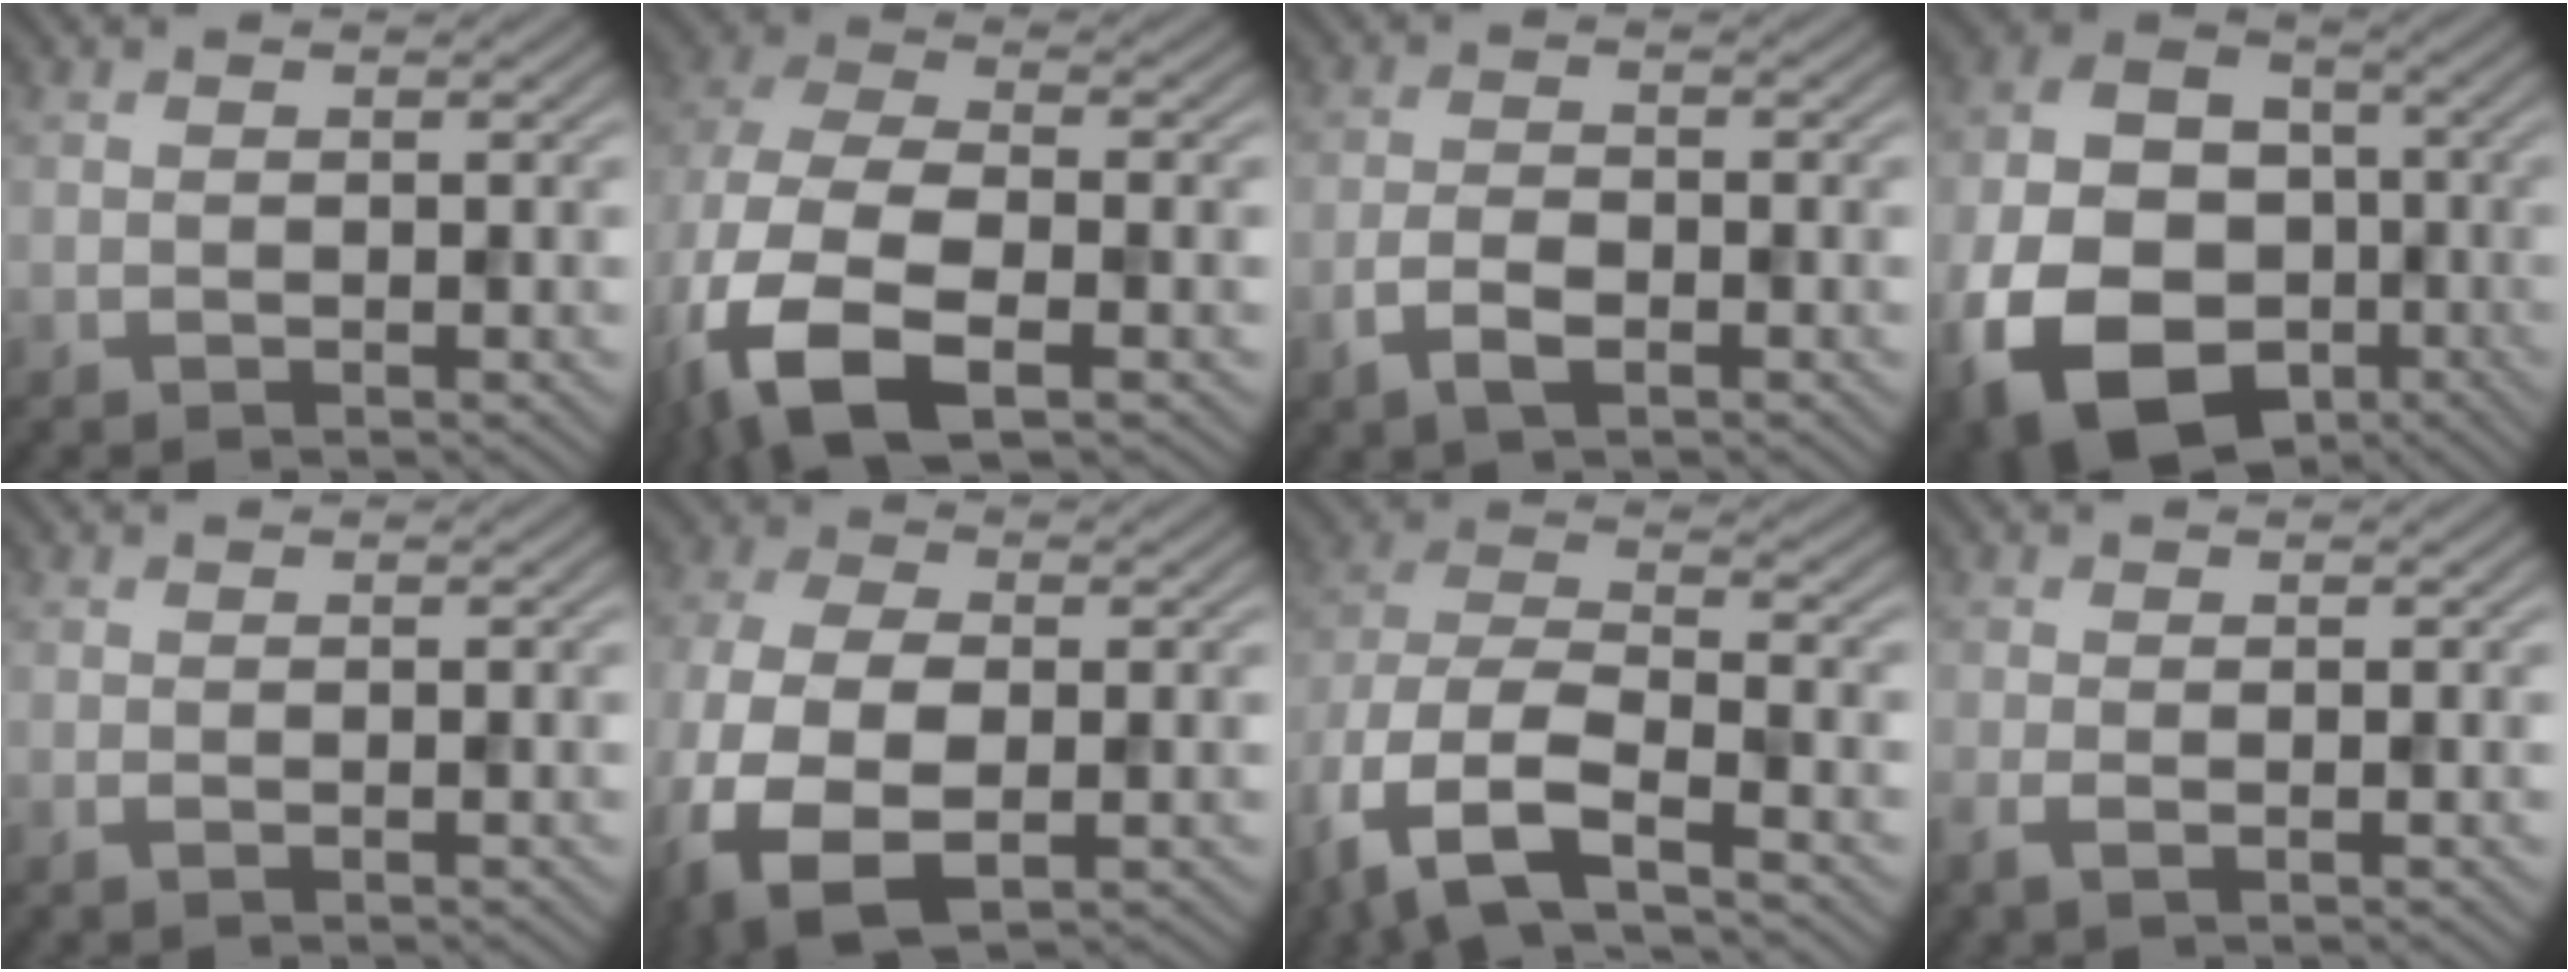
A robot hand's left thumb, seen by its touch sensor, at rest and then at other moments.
{"total": 14.1, "force": [-6.5, 6.6, 10.6], "torque": [-0.266, -0.026, -0.132]}
{"total": 3.3, "force": [-1.8, 1.5, 2.4], "torque": [-0.050, -0.001, -0.039]}
{"total": 16.2, "force": [-5.9, 12.0, 9.2], "torque": [-0.205, -0.036, -0.111]}
{"total": 0.5, "force": [-0.1, 0.2, 0.5], "torque": [-0.011, -0.003, -0.001]}
{"total": 10.9, "force": [-4.2, 6.1, 8.0], "torque": [-0.222, -0.033, -0.074]}
{"total": 11.8, "force": [-6.7, 4.7, 8.5], "torque": [-0.185, -0.018, -0.146]}
{"total": 1.7, "force": [-0.6, 0.6, 1.6], "torque": [-0.042, -0.007, -0.016]}